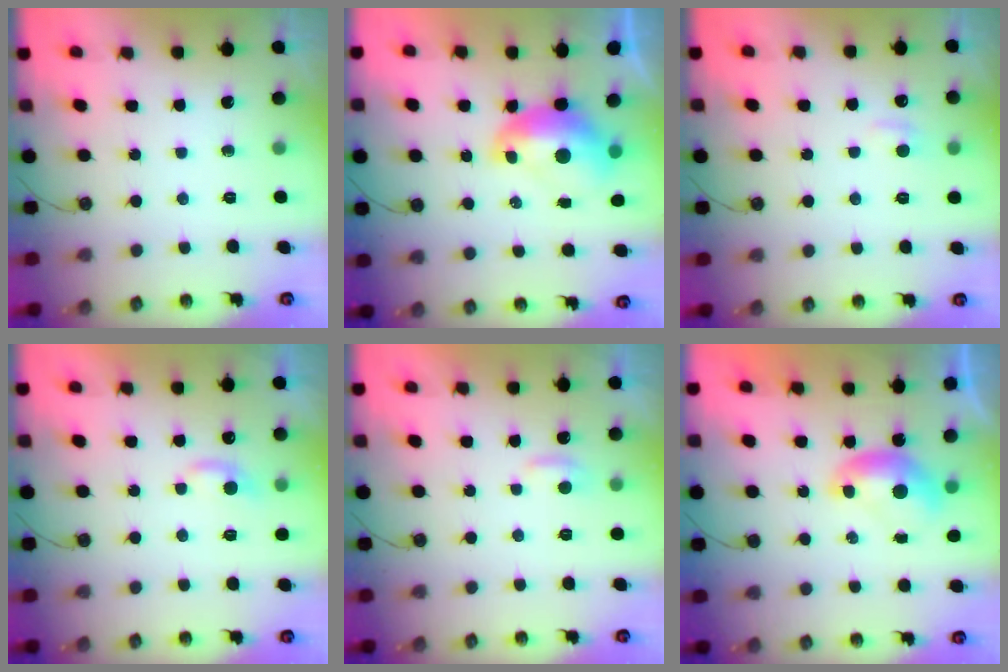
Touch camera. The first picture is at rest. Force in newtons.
{"total": 2.6, "press": 2.5, "slide": 0.7}
{"total": 1.3, "press": 1.2, "slide": 0.6}
{"total": 1.3, "press": 1.1, "slide": 0.7}
{"total": 2.2, "press": 2.2, "slide": 0.3}
{"total": 0.0}